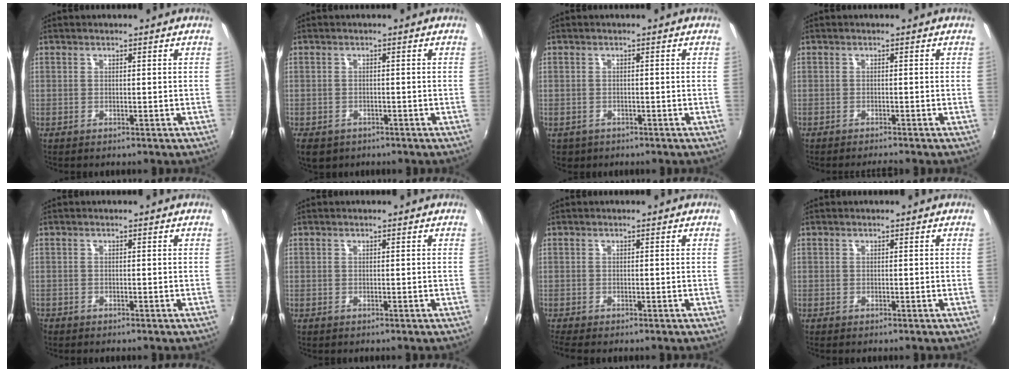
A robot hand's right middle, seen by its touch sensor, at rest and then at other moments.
{"total": 5.3, "force": [-3.1, 3.6, 2.4], "torque": [-0.058, -0.017, -0.046]}
{"total": 2.5, "force": [-1.2, 2.1, 0.8], "torque": [-0.022, -0.005, -0.015]}
{"total": 1.8, "force": [-1.8, -0.2, 0.5], "torque": [-0.015, -0.011, -0.033]}
{"total": 1.1, "force": [-0.9, 0.6, 0.1], "torque": [-0.007, -0.003, -0.019]}
{"total": 0.0}
{"total": 1.7, "force": [-1.4, 0.3, 0.9], "torque": [-0.020, -0.011, -0.023]}
{"total": 0.0}